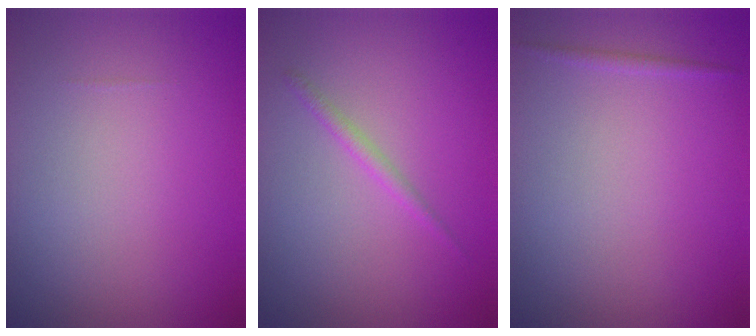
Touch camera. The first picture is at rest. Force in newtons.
{"total": 1.1, "press": 1.1, "slide": 0.1}
{"total": 0.6, "press": 0.6, "slide": 0.0}